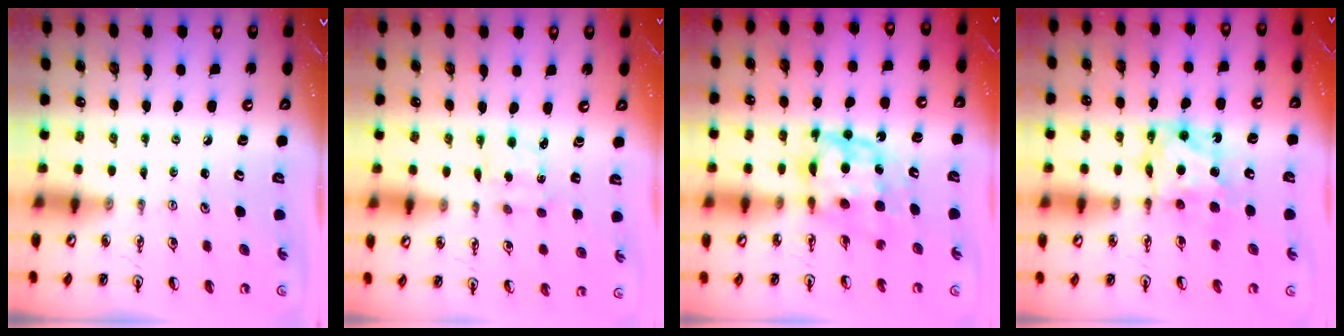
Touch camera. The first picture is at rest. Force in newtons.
{"total": 2.0, "press": 1.9, "slide": 0.7}
{"total": 7.1, "press": 7.1, "slide": 0.9}
{"total": 7.0, "press": 6.9, "slide": 0.4}